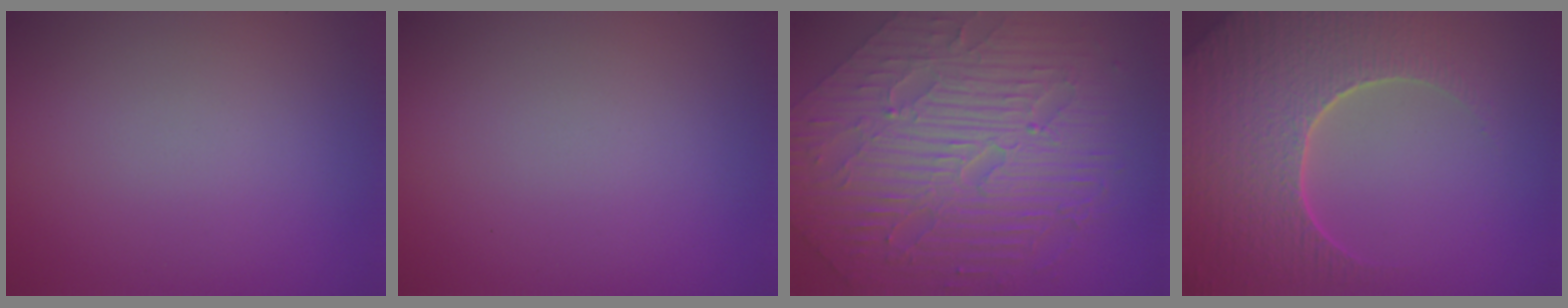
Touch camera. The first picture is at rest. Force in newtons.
{"total": 0.0}
{"total": 10.7, "press": 7.2, "slide": 8.0}
{"total": 9.0, "press": 6.2, "slide": 6.5}